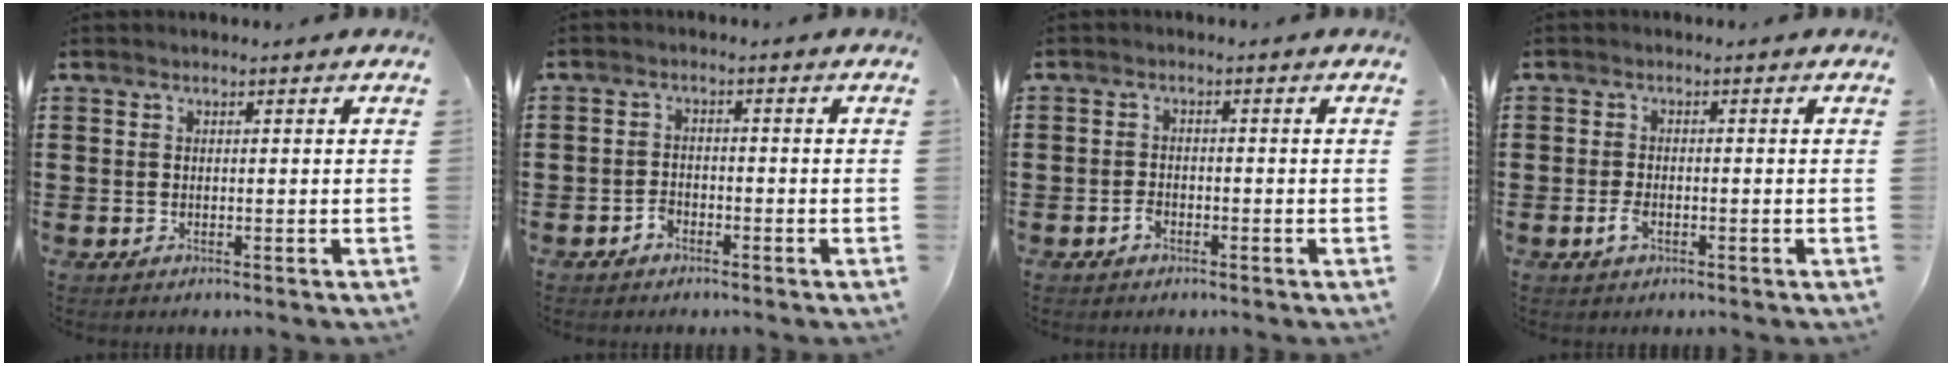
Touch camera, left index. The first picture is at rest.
{"total": 1.7, "force": [-1.3, 0.9, 0.4], "torque": [-0.014, 0.001, -0.028]}
{"total": 1.6, "force": [-1.0, 0.9, 0.9], "torque": [-0.020, -0.001, -0.019]}
{"total": 2.1, "force": [-0.8, 0.9, 1.7], "torque": [-0.049, -0.005, -0.020]}